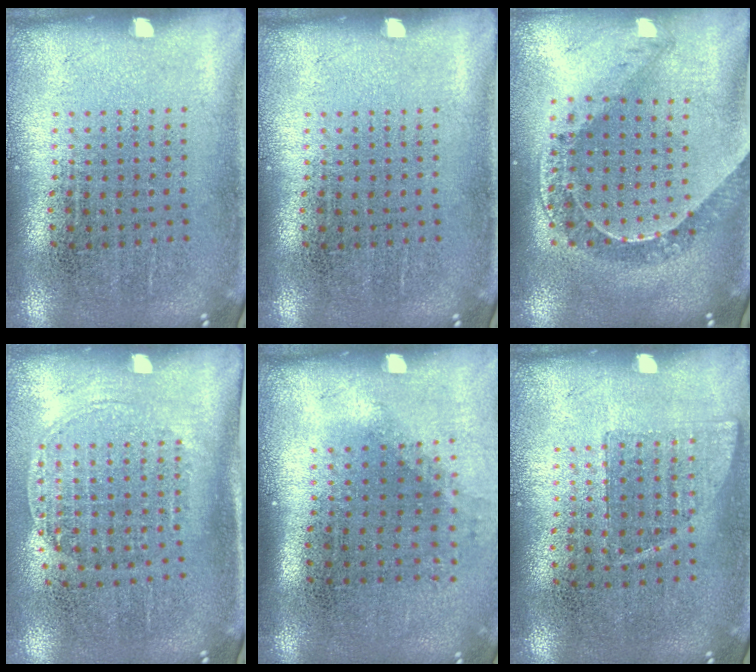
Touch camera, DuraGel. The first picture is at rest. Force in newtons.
{"total": 0.0}
{"total": 0.5, "press": 0.5, "slide": 0.1}
{"total": 1.4, "press": 1.2, "slide": 0.8}
{"total": 1.2, "press": 0.9, "slide": 0.9}
{"total": 0.8, "press": 0.7, "slide": 0.3}